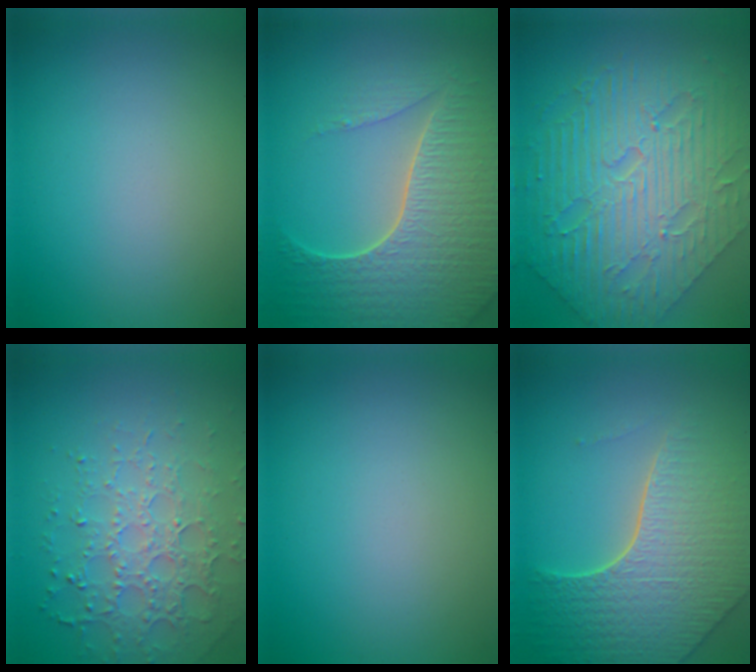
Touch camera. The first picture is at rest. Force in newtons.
{"total": 7.5, "press": 5.6, "slide": 5.0}
{"total": 10.4, "press": 7.1, "slide": 7.6}
{"total": 4.8, "press": 4.2, "slide": 2.4}
{"total": 0.0}
{"total": 8.1, "press": 5.7, "slide": 5.7}